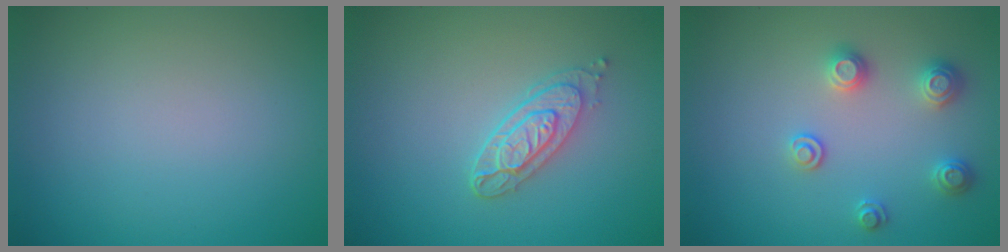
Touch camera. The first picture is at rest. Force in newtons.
{"total": 3.2, "press": 2.6, "slide": 1.9}
{"total": 2.5, "press": 2.5, "slide": 0.3}